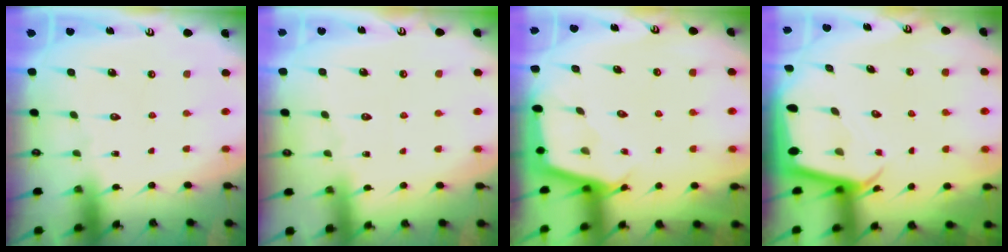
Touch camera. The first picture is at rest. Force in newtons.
{"total": 2.5, "press": 2.4, "slide": 0.4}
{"total": 2.3, "press": 2.3, "slide": 0.2}
{"total": 2.8, "press": 2.8, "slide": 0.1}